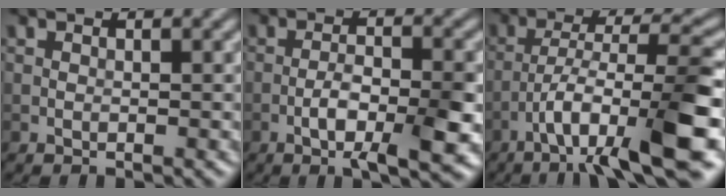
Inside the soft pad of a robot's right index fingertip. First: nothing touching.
{"total": 6.6, "force": [-2.6, 1.8, 5.7], "torque": [-0.100, 0.002, -0.044]}
{"total": 10.3, "force": [-5.0, 1.7, 8.9], "torque": [-0.150, 0.016, -0.079]}